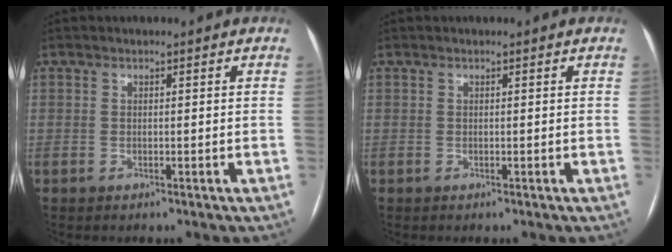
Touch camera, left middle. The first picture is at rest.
{"total": 0.0}